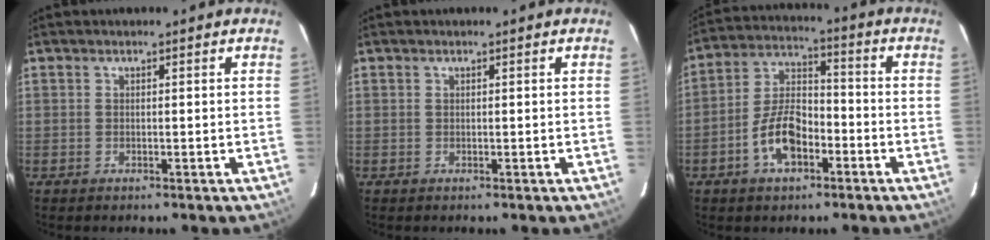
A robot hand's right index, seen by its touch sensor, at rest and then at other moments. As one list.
[{"total": 0.0}, {"total": 10.3, "force": [-4.6, 5.4, 7.4], "torque": [-0.149, 0.020, -0.080]}]